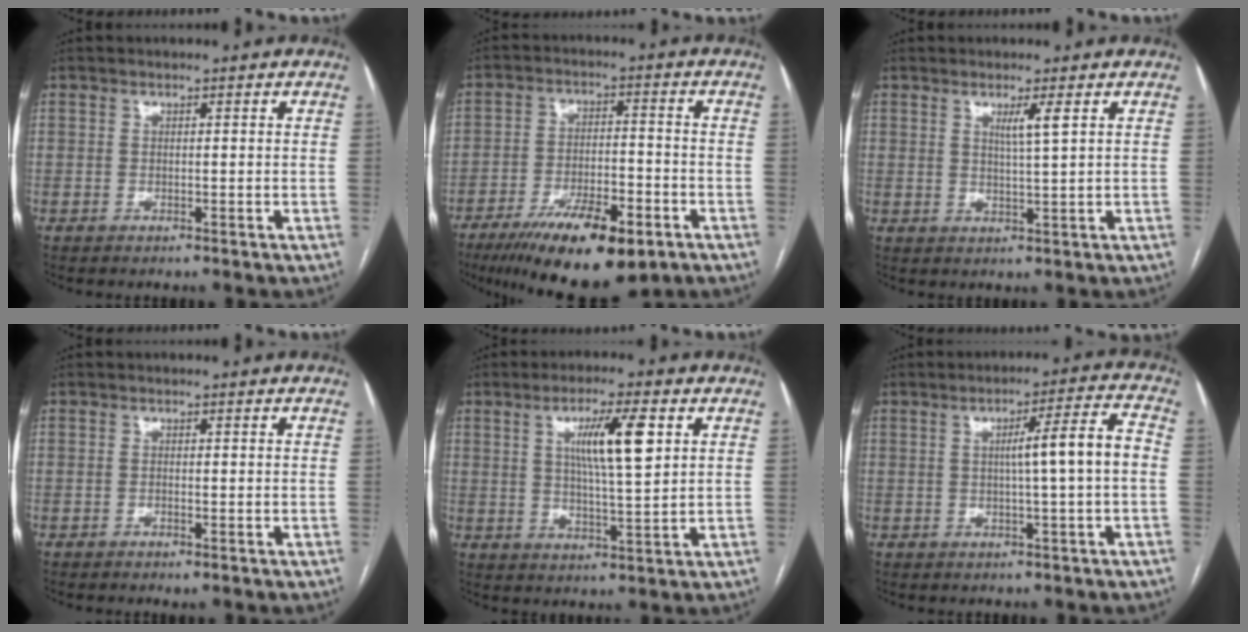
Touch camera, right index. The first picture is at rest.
{"total": 15.0, "force": [-9.3, 4.5, 11.0], "torque": [-0.177, -0.014, -0.147]}
{"total": 2.7, "force": [1.2, -0.5, 2.4], "torque": [-0.044, -0.006, 0.024]}
{"total": 0.7, "force": [-0.5, 0.2, 0.5], "torque": [-0.005, -0.002, -0.006]}
{"total": 9.0, "force": [2.9, 0.8, 8.5], "torque": [-0.147, 0.003, 0.050]}
{"total": 7.4, "force": [-0.1, -0.5, 7.4], "torque": [-0.112, 0.014, 0.000]}